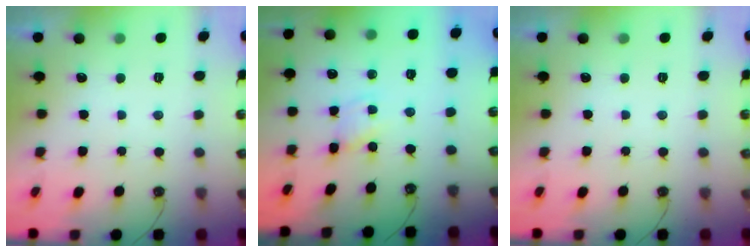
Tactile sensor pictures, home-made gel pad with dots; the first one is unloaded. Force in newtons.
{"total": 1.1, "press": 1.1, "slide": 0.1}
{"total": 0.0}